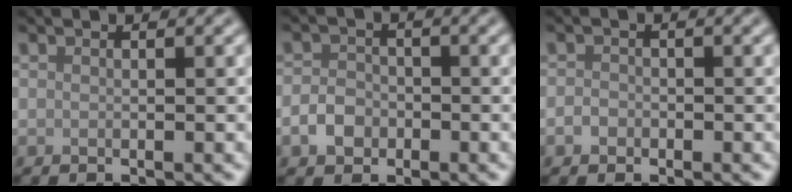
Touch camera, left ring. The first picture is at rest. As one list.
[{"total": 2.4, "force": [-1.0, 1.8, 1.1], "torque": [-0.017, 0.002, -0.025]}, {"total": 1.1, "force": [-0.5, 0.8, 0.3], "torque": [-0.005, -0.001, -0.013]}]